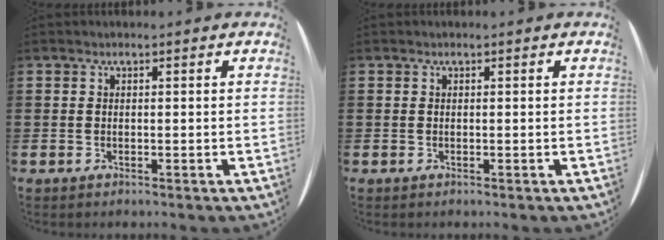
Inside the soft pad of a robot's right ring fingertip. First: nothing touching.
{"total": 0.0}